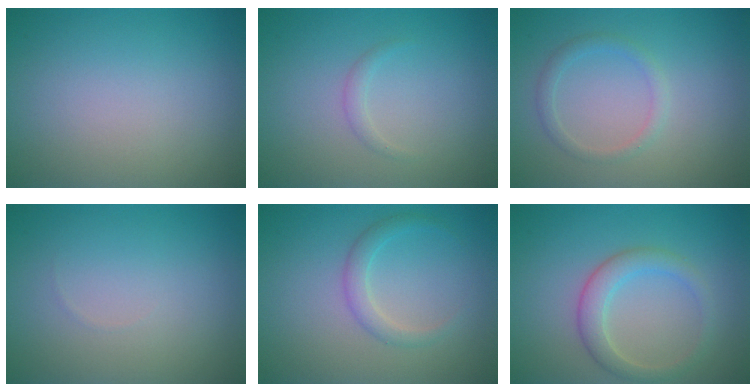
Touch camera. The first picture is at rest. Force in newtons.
{"total": 0.8, "press": 0.8, "slide": 0.1}
{"total": 1.4, "press": 1.4, "slide": 0.1}
{"total": 0.0}
{"total": 1.8, "press": 1.8, "slide": 0.1}
{"total": 3.0, "press": 3.0, "slide": 0.1}